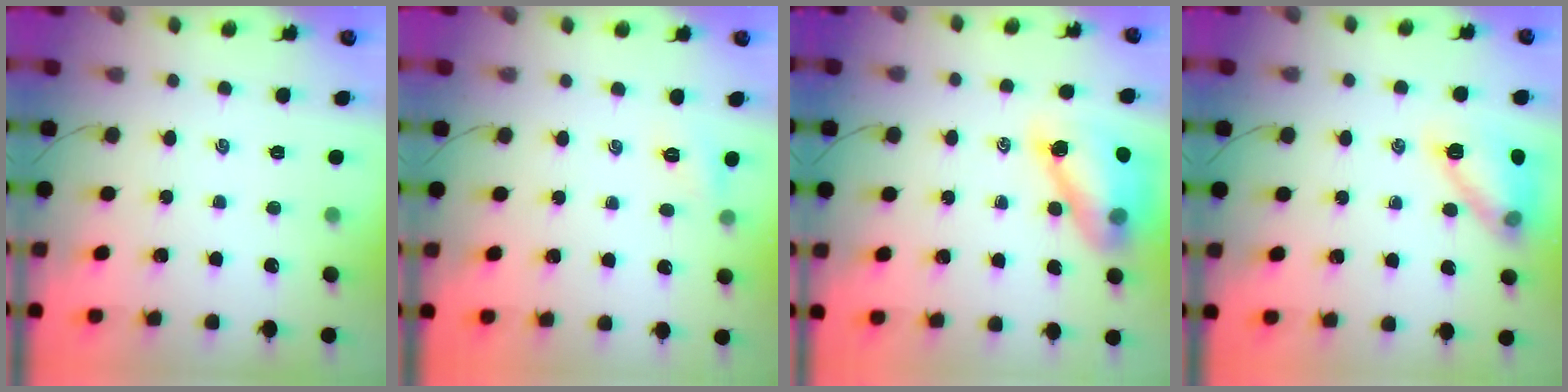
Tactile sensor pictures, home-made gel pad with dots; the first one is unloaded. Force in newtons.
{"total": 3.8, "press": 3.8, "slide": 0.2}
{"total": 12.3, "press": 11.8, "slide": 3.5}
{"total": 12.5, "press": 12.5, "slide": 0.5}